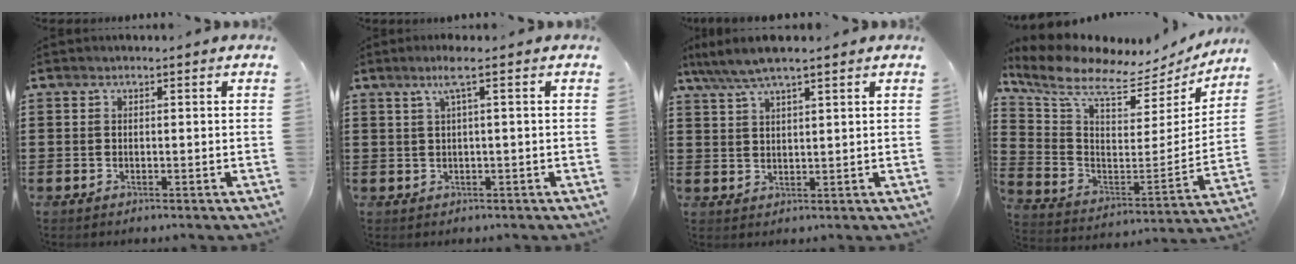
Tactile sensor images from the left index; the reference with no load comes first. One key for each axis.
{"total": 3.0, "fx": 0.9, "fy": -0.3, "fz": 2.8, "tx": -0.056, "ty": 0.000, "tz": 0.013}
{"total": 4.5, "fx": 3.5, "fy": 0.4, "fz": 2.8, "tx": -0.061, "ty": -0.005, "tz": 0.062}
{"total": 8.0, "fx": 6.7, "fy": 1.8, "fz": 4.0, "tx": -0.113, "ty": -0.058, "tz": 0.110}